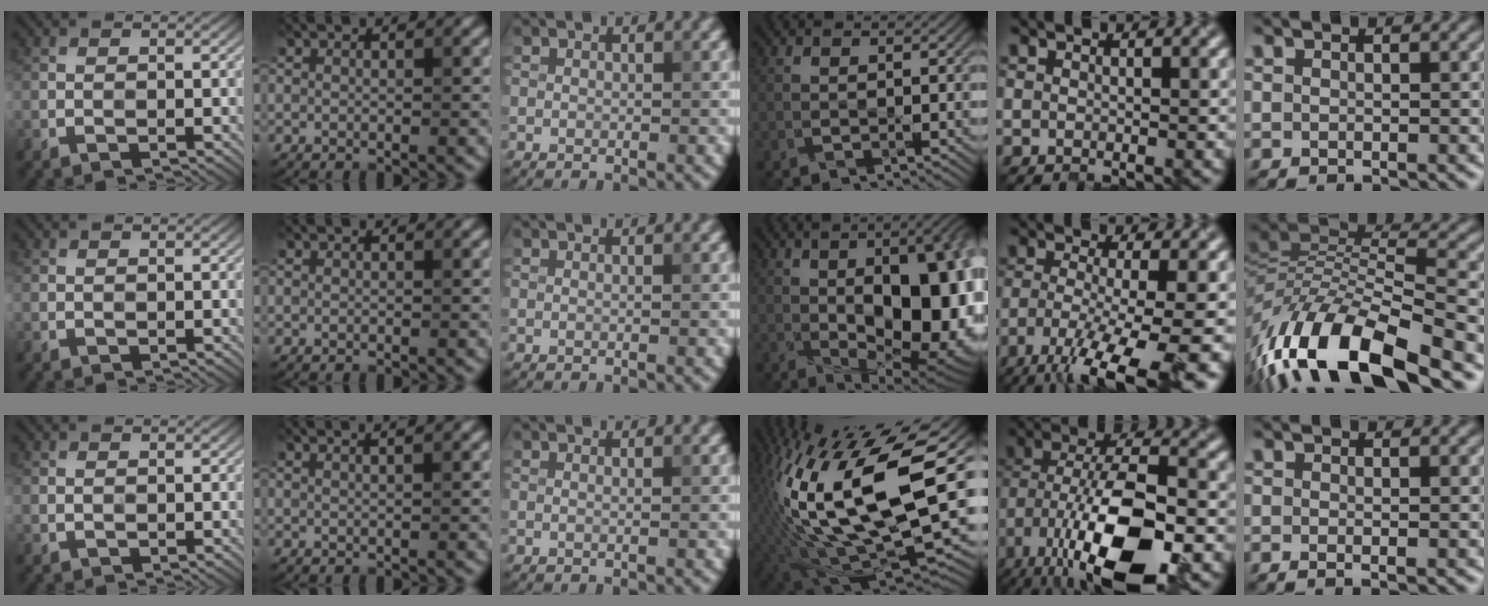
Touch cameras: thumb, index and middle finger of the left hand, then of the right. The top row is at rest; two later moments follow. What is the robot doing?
{"motion": "open", "object": "stapler"}